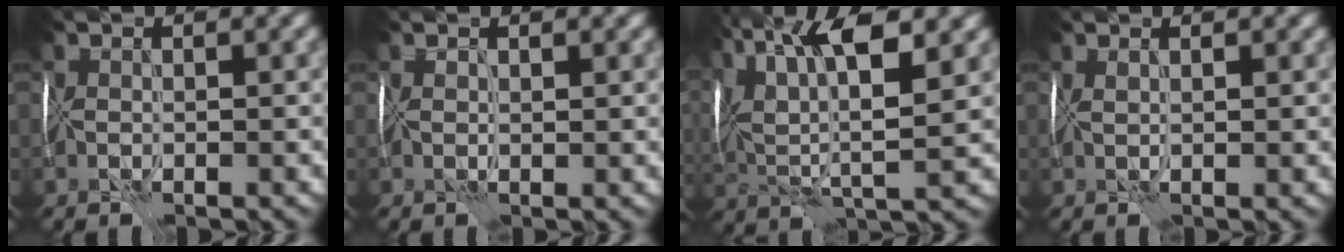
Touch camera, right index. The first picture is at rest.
{"total": 1.1, "force": [0.8, 0.4, 0.6], "torque": [-0.004, 0.000, 0.016]}
{"total": 10.8, "force": [5.3, 3.7, 8.6], "torque": [-0.172, 0.021, 0.095]}
{"total": 1.6, "force": [1.0, 0.4, 1.1], "torque": [-0.012, 0.004, 0.019]}